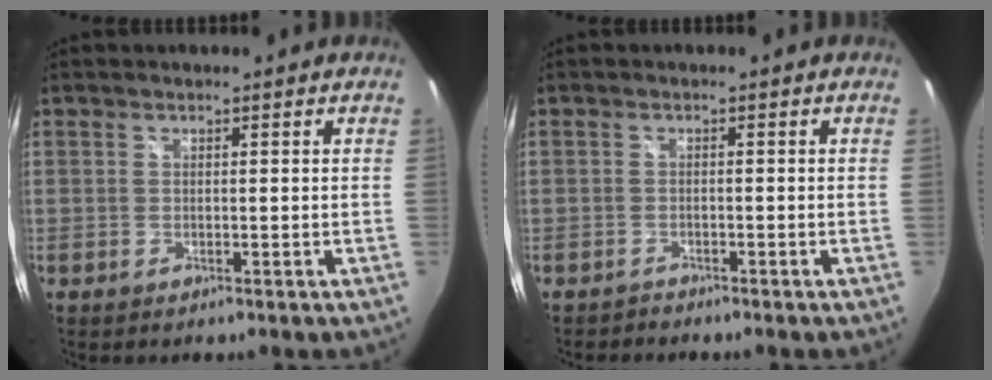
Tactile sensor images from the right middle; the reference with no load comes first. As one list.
[{"total": 1.1, "force": [-1.1, 0.2, -0.2], "torque": [0.001, 0.001, -0.020]}]